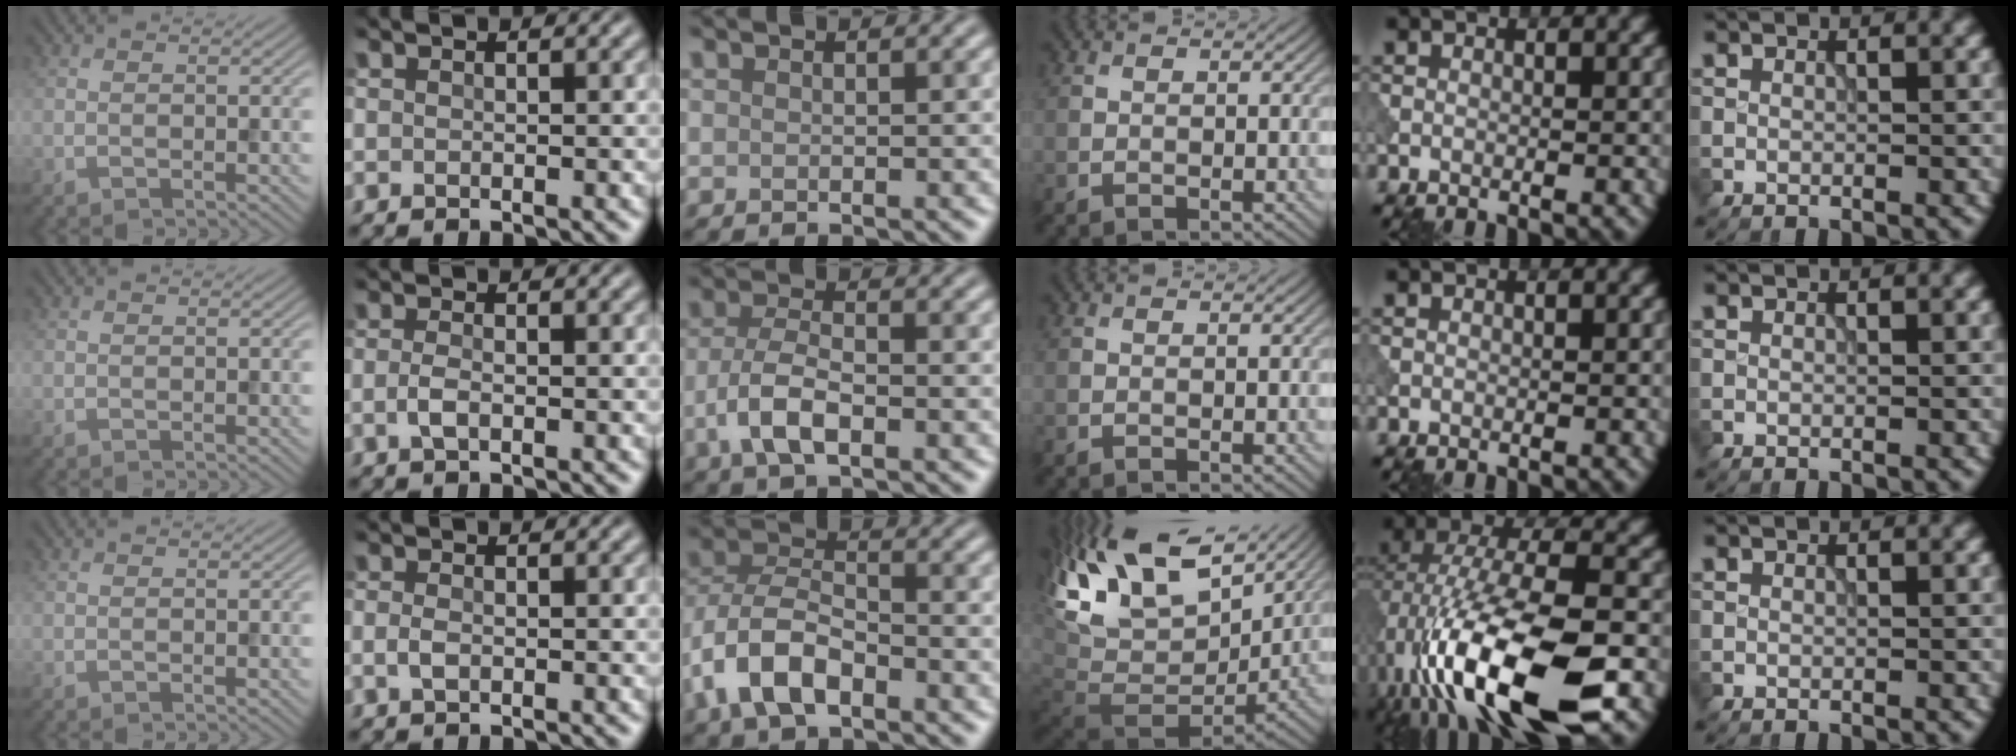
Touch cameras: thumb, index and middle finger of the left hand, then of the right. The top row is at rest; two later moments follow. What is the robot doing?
{"motion": "extract", "object": "peg toy"}